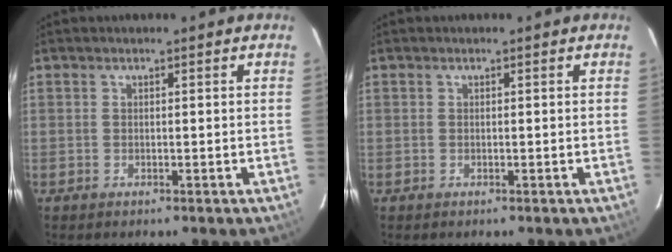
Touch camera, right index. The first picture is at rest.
{"total": 0.0}